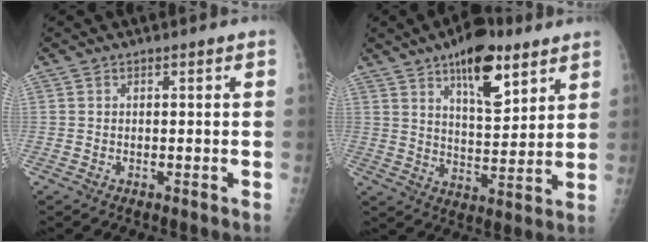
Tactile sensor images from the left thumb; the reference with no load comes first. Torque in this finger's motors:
{"motor_torque": [0.97, -0.02, 1.17, -1.03, 0.13]}